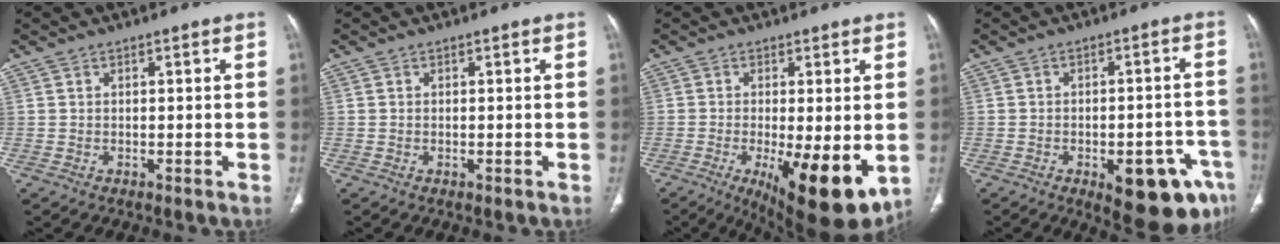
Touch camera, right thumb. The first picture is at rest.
{"total": 0.0}
{"total": 14.2, "force": [-3.8, 4.4, 12.9], "torque": [-0.174, -0.024, -0.043]}
{"total": 12.8, "force": [-6.3, 5.3, 9.9], "torque": [-0.085, 0.030, -0.069]}